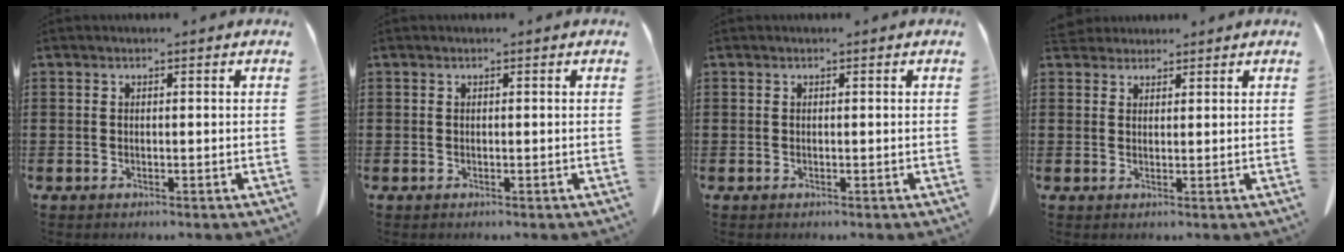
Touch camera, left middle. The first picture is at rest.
{"total": 0.0}
{"total": 0.0}
{"total": 2.5, "force": [2.3, 0.8, 0.3], "torque": [-0.014, 0.000, 0.045]}